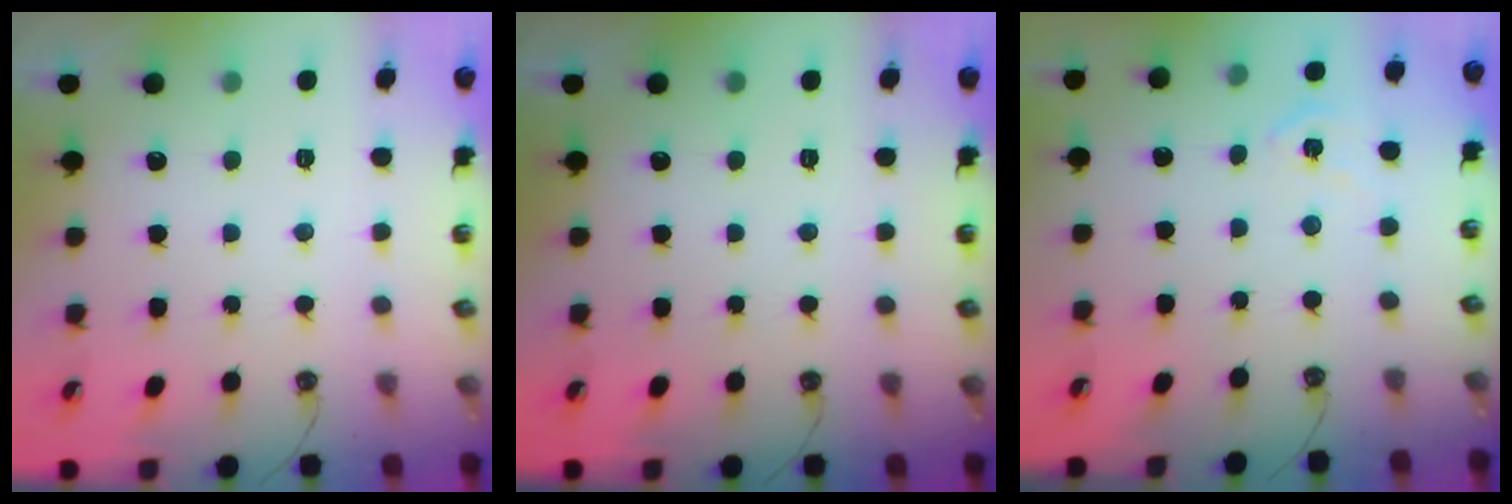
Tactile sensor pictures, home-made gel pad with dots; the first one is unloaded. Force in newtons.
{"total": 0.0}
{"total": 5.1, "press": 5.0, "slide": 0.7}